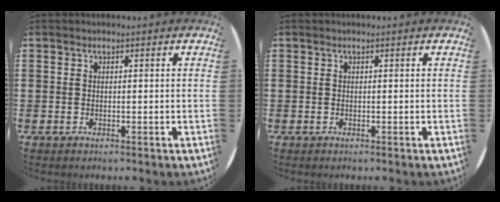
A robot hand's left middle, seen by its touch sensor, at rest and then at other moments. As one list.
[{"total": 0.0}]